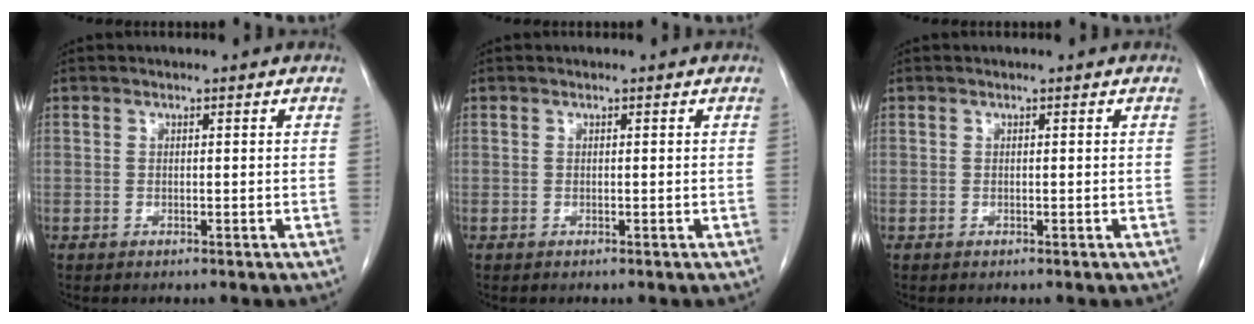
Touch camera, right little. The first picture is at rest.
{"total": 0.0}
{"total": 0.0}